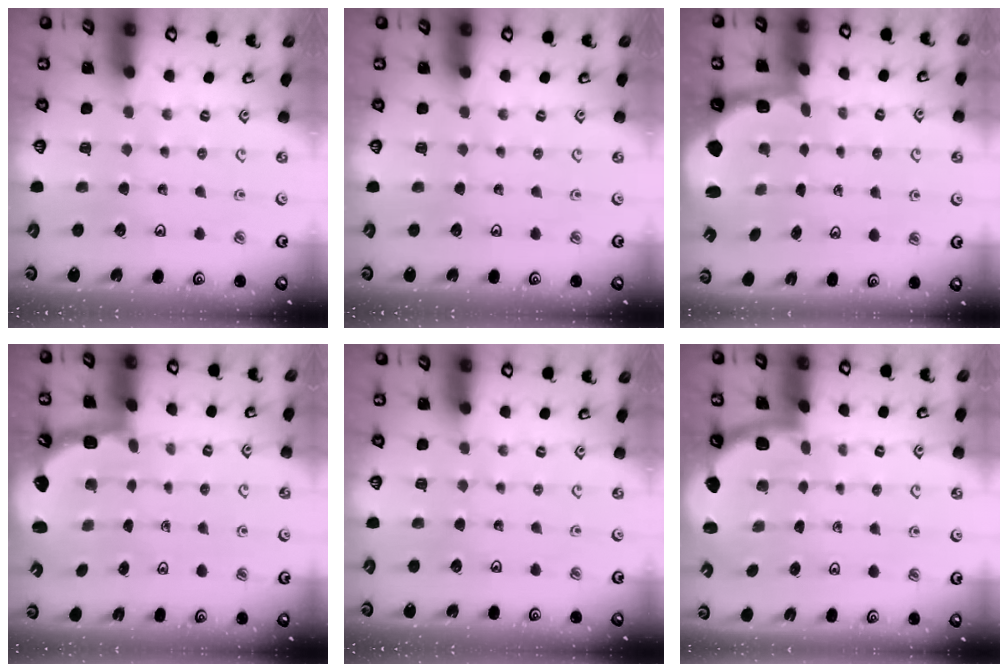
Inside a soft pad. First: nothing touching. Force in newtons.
{"total": 0.0}
{"total": 2.4, "press": 1.2, "slide": 2.1}
{"total": 2.5, "press": 2.1, "slide": 1.3}
{"total": 0.0}
{"total": 1.6, "press": 1.6, "slide": 0.1}